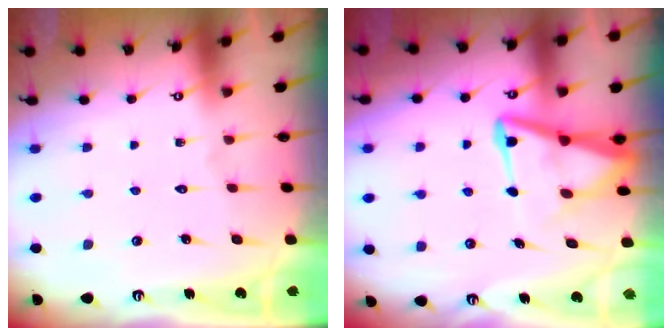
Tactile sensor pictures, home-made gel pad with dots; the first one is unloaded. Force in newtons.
{"total": 8.3, "press": 8.2, "slide": 1.1}